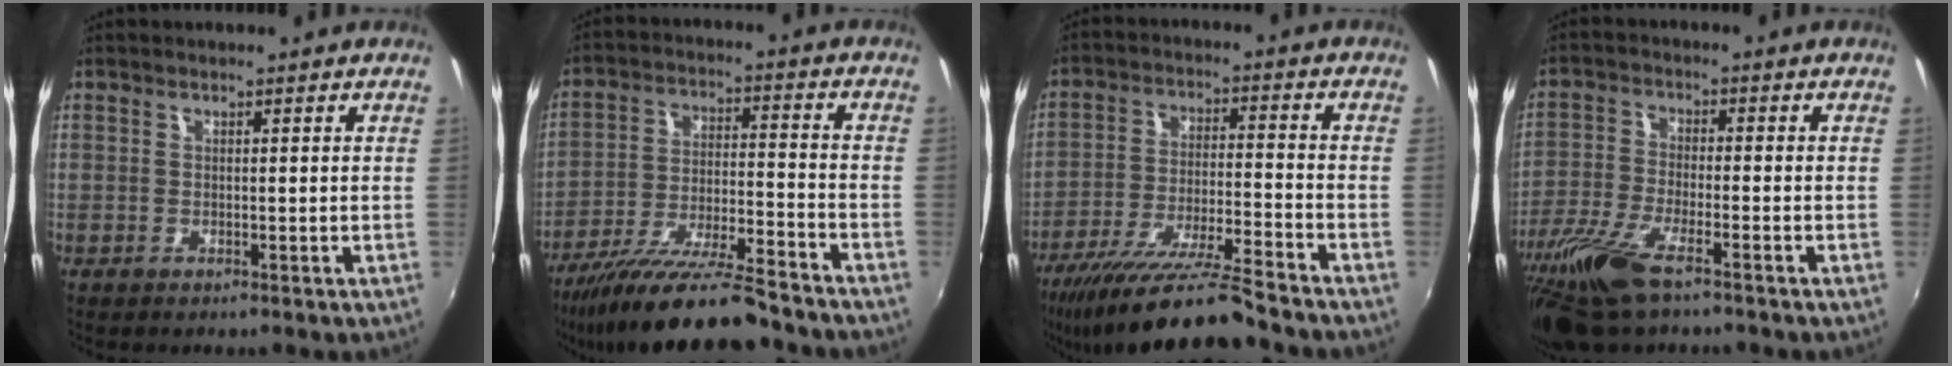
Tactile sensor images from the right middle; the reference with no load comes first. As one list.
[{"total": 17.7, "force": [-15.1, 1.8, 9.1], "torque": [-0.179, -0.036, -0.248]}, {"total": 16.3, "force": [-14.1, 0.6, 8.3], "torque": [-0.169, -0.030, -0.236]}, {"total": 12.6, "force": [-8.8, 3.1, 8.6], "torque": [-0.199, -0.039, -0.174]}]